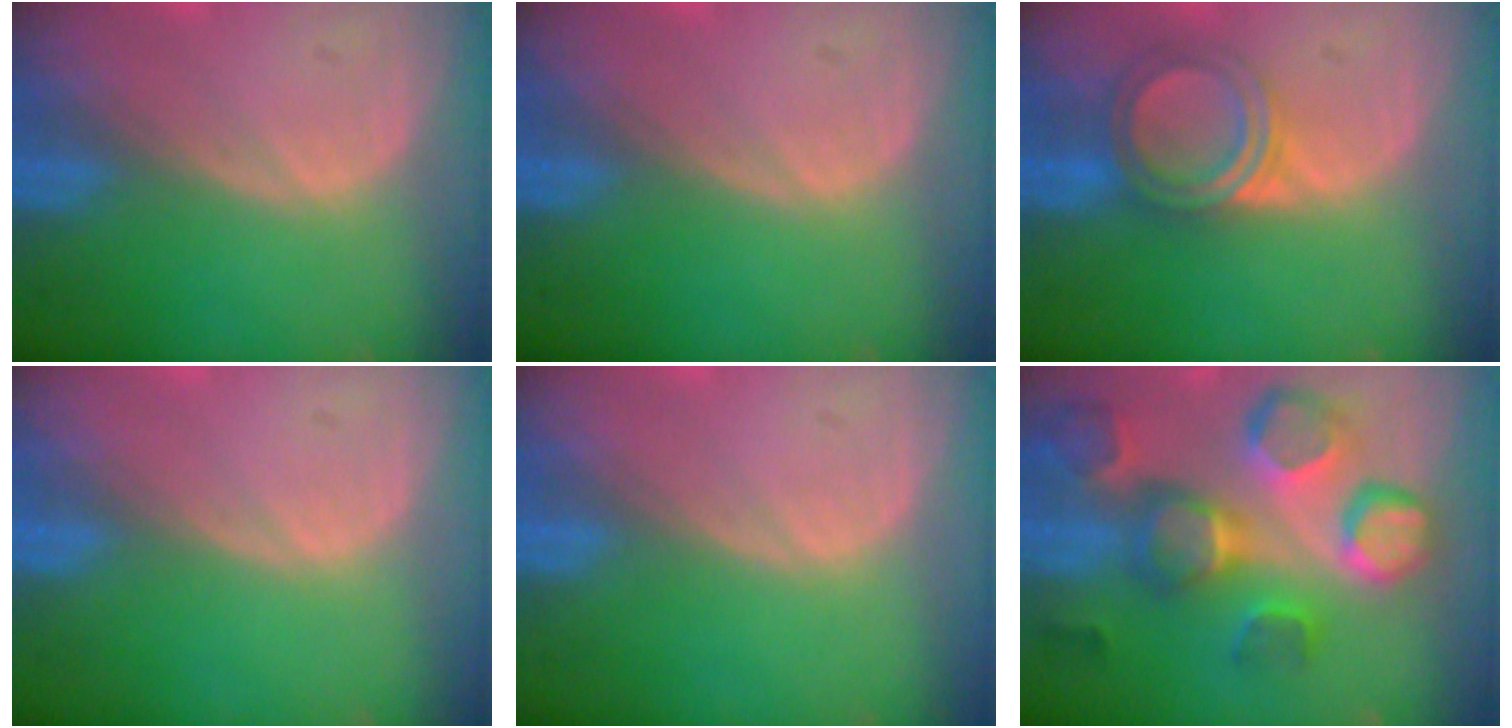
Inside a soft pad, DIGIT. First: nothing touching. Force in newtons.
{"total": 0.0}
{"total": 5.0, "press": 4.9, "slide": 1.1}
{"total": 0.0}
{"total": 0.0}
{"total": 12.5, "press": 11.1, "slide": 5.7}